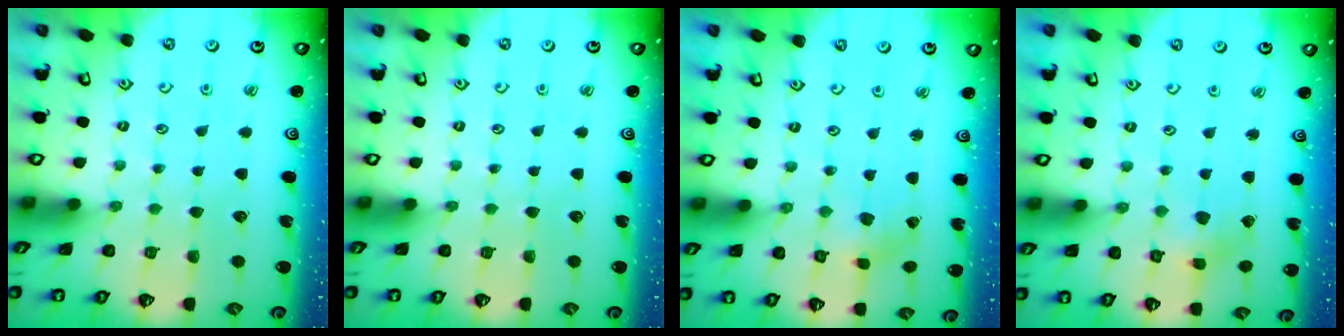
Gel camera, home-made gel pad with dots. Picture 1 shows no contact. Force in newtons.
{"total": 0.0}
{"total": 0.0}
{"total": 2.6, "press": 2.5, "slide": 0.3}